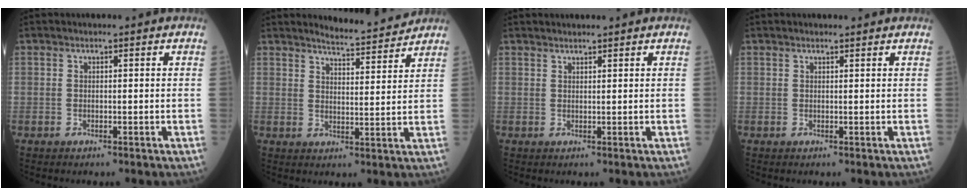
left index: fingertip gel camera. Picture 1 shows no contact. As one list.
[{"total": 6.8, "force": [6.7, 0.2, 1.3], "torque": [-0.032, -0.004, 0.094]}, {"total": 1.9, "force": [1.8, 0.2, 0.6], "torque": [-0.007, 0.014, 0.028]}, {"total": 1.6, "force": [1.5, 0.2, 0.5], "torque": [-0.008, 0.009, 0.018]}]